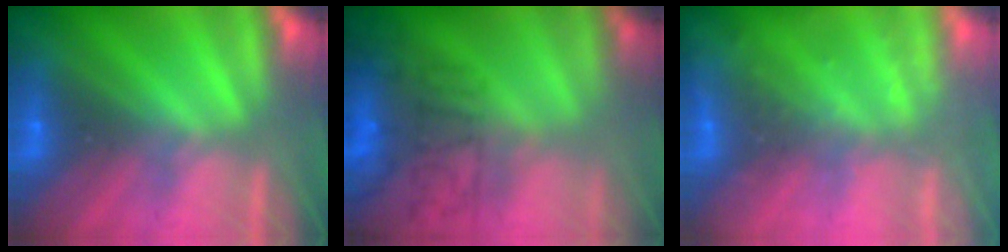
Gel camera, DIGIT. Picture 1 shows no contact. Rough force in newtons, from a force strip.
{"total": 7.8}
{"total": 2.2}